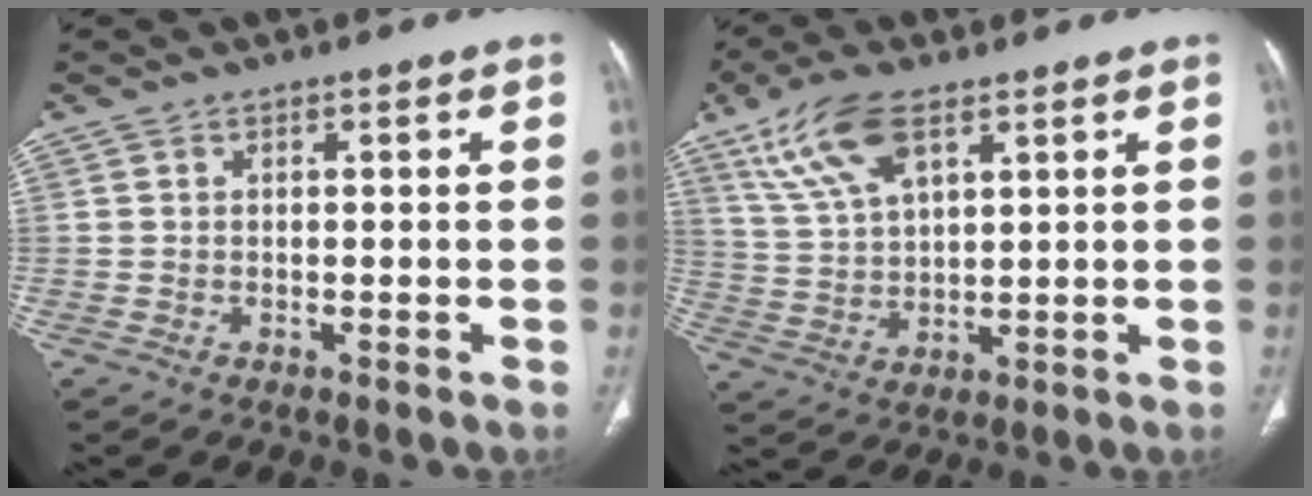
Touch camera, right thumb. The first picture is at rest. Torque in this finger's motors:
{"motor_torque": [-0.31, 0.37, 0.04, 0.08, 0.09]}